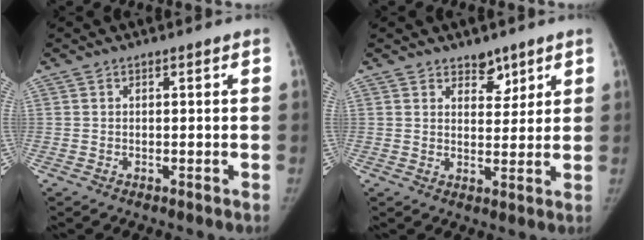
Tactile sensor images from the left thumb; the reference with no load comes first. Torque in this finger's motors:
{"motor_torque": [0.21, -0.08, 0.23, -0.55, 0.03]}